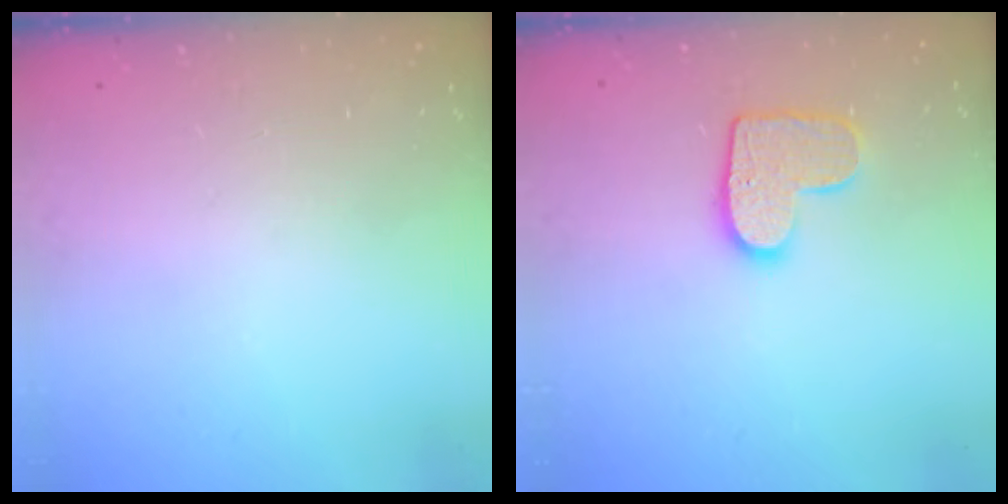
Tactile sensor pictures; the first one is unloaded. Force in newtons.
{"total": 10.9, "press": 10.9, "slide": 0.6}